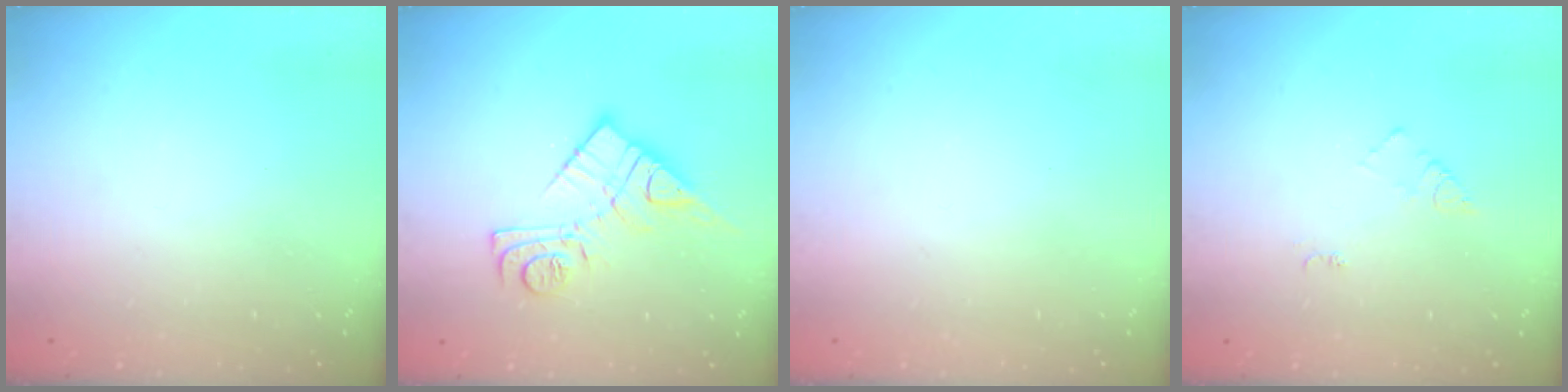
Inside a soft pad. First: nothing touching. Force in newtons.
{"total": 13.5, "press": 13.5, "slide": 0.8}
{"total": 1.7, "press": 1.6, "slide": 0.1}
{"total": 4.4, "press": 4.4, "slide": 0.5}